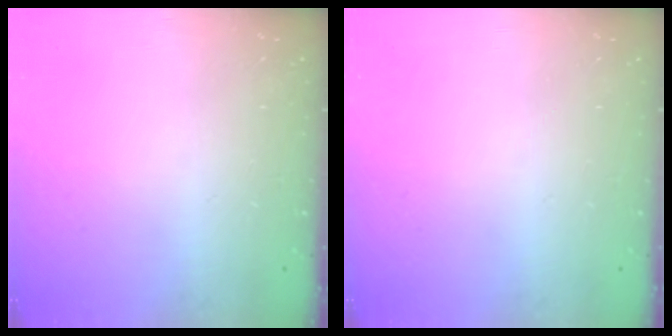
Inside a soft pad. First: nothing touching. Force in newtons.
{"total": 0.0}